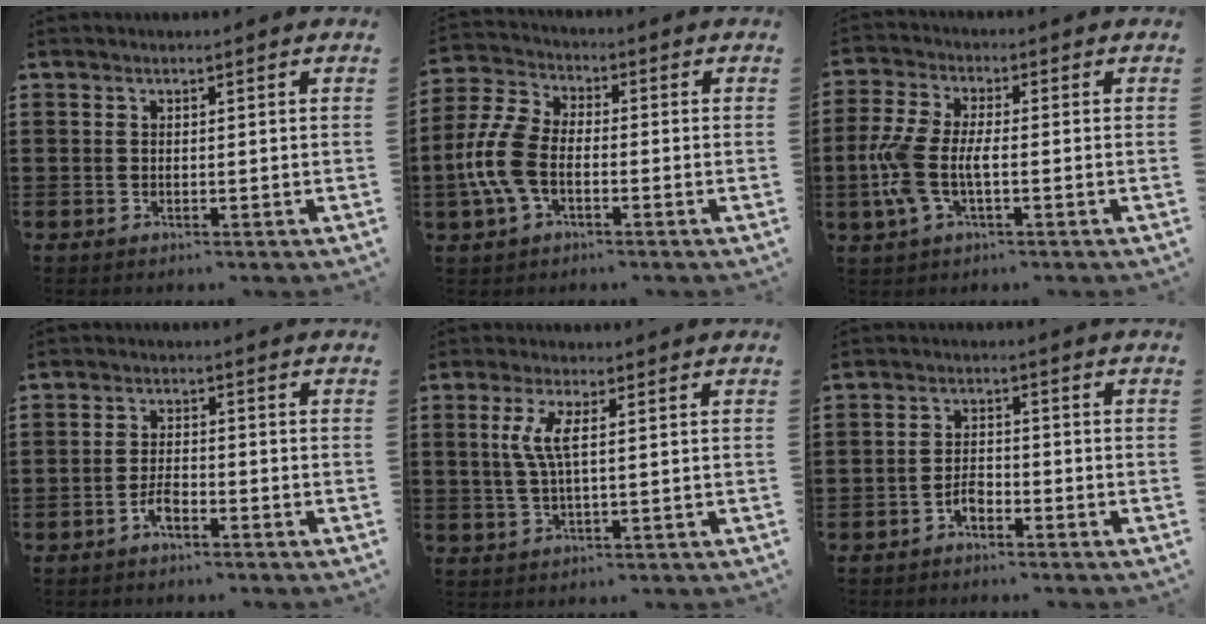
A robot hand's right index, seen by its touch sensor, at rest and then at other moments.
{"total": 8.2, "force": [-1.9, 4.9, 6.3], "torque": [-0.173, -0.008, -0.046]}
{"total": 6.6, "force": [-1.3, 3.2, 5.7], "torque": [-0.148, -0.008, -0.035]}
{"total": 2.7, "force": [-1.9, 1.1, 1.5], "torque": [-0.034, 0.005, -0.040]}
{"total": 4.6, "force": [0.9, 0.8, 4.4], "torque": [-0.102, -0.005, 0.008]}
{"total": 2.5, "force": [-1.8, 1.4, 0.9], "torque": [-0.020, 0.006, -0.038]}